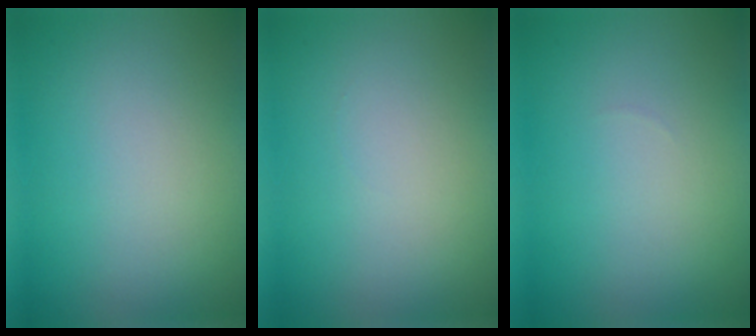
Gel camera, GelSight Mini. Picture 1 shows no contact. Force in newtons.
{"total": 0.0}
{"total": 0.0}